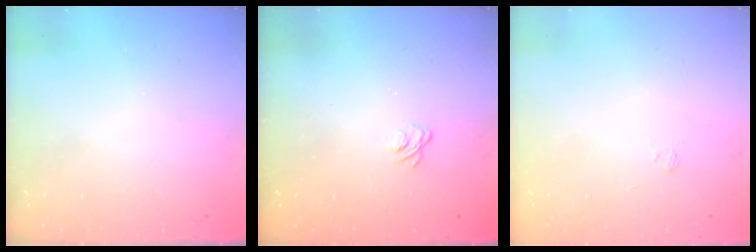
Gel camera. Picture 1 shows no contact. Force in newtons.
{"total": 2.1, "press": 1.8, "slide": 1.1}
{"total": 1.8, "press": 1.4, "slide": 1.1}